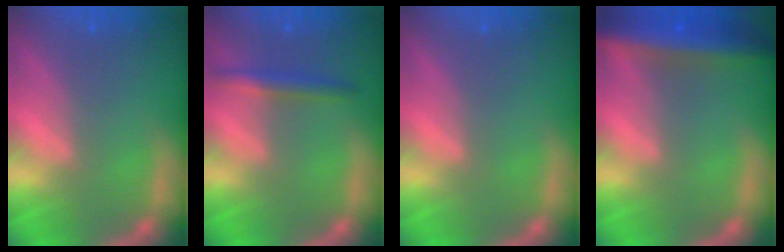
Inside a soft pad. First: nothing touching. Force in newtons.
{"total": 2.4}
{"total": 0.0}
{"total": 7.4}